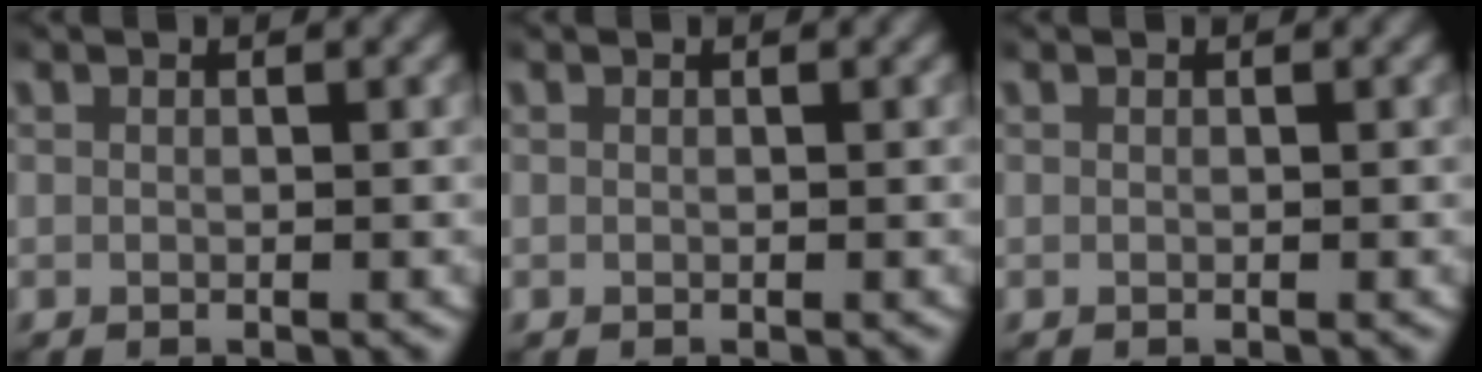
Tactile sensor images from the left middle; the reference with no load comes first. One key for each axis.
{"total": 0.0}
{"total": 0.0}